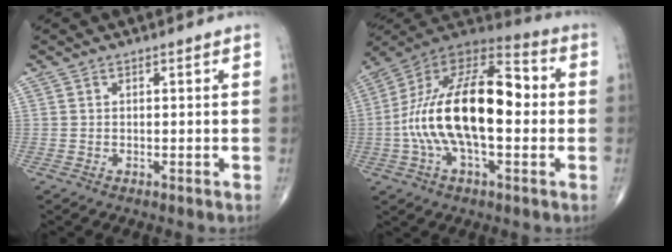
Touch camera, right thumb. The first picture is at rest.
{"total": 24.1, "force": [-0.8, 11.5, 21.2], "torque": [-0.378, 0.039, -0.023]}